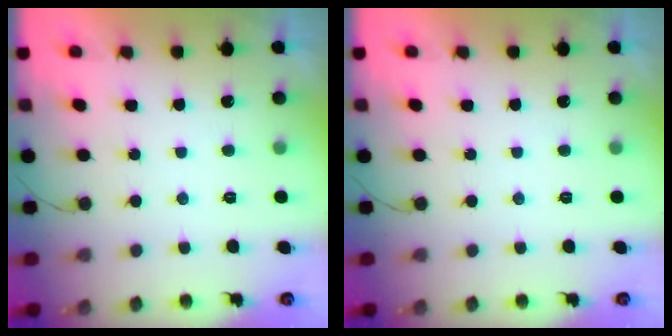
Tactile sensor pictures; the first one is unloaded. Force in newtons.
{"total": 0.0}